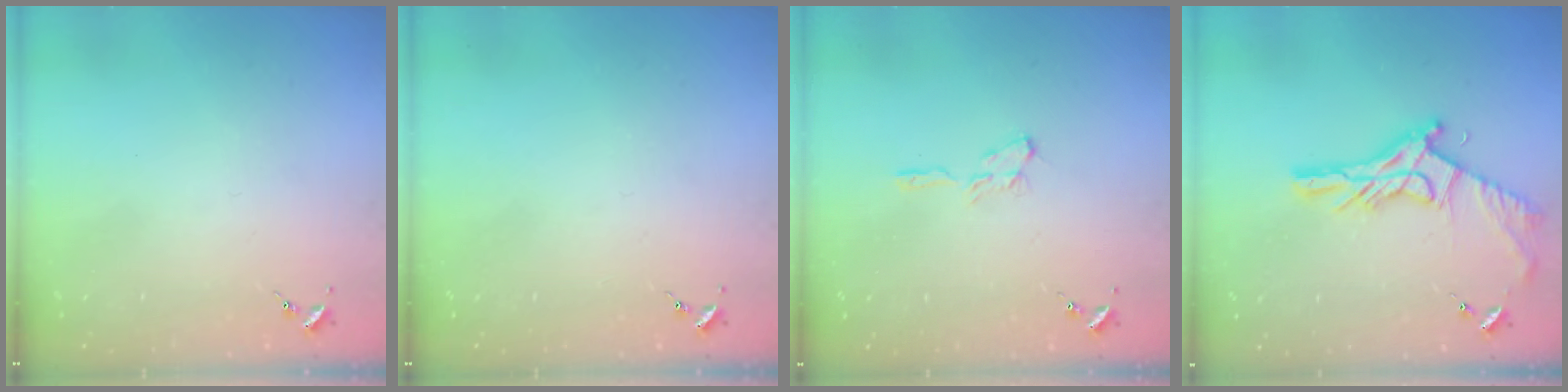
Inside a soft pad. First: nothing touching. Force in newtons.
{"total": 0.0}
{"total": 6.0, "press": 6.0, "slide": 0.7}
{"total": 16.0, "press": 16.0, "slide": 1.1}